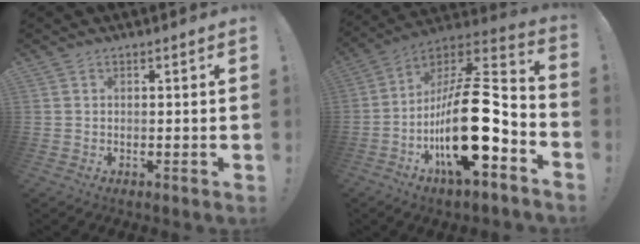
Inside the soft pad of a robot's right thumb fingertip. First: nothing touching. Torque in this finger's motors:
{"motor_torque": [2.92, 2.09, 1.62, -1.15, 0.32]}